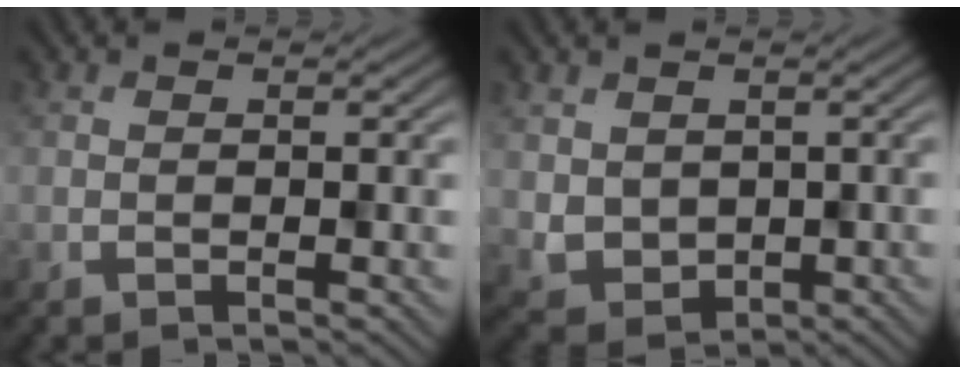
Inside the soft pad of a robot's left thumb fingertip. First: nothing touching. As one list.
[{"total": 4.0, "force": [1.2, 3.6, 1.1], "torque": [-0.033, -0.022, 0.027]}]